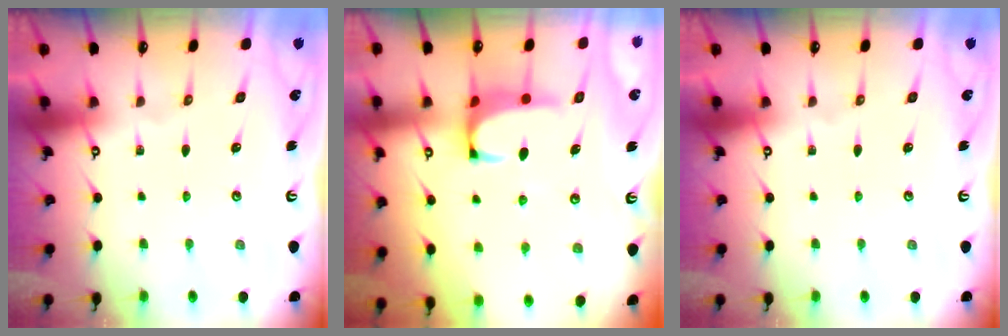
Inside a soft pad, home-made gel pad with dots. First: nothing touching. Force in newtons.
{"total": 1.3, "press": 1.2, "slide": 0.5}
{"total": 0.0}